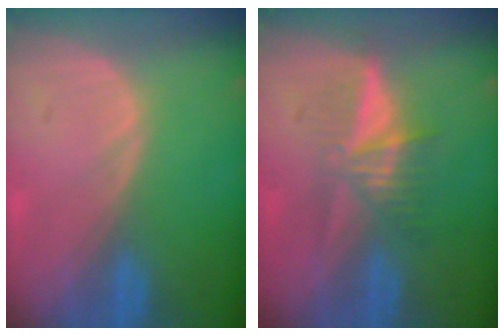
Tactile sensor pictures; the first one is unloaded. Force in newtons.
{"total": 5.2, "press": 5.1, "slide": 1.2}